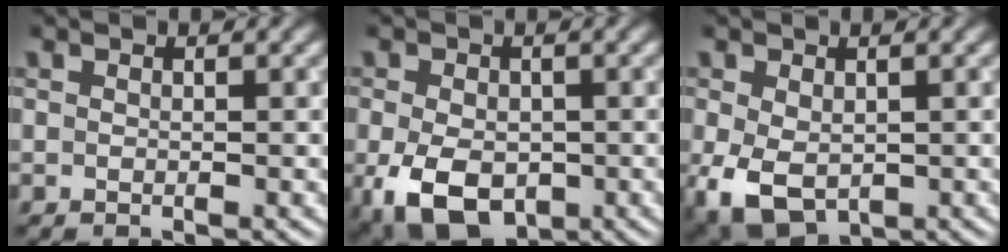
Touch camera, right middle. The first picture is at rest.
{"total": 7.8, "force": [-2.6, 5.1, 5.3], "torque": [-0.111, -0.023, -0.043]}
{"total": 5.9, "force": [-1.4, 3.9, 4.2], "torque": [-0.097, -0.020, -0.020]}